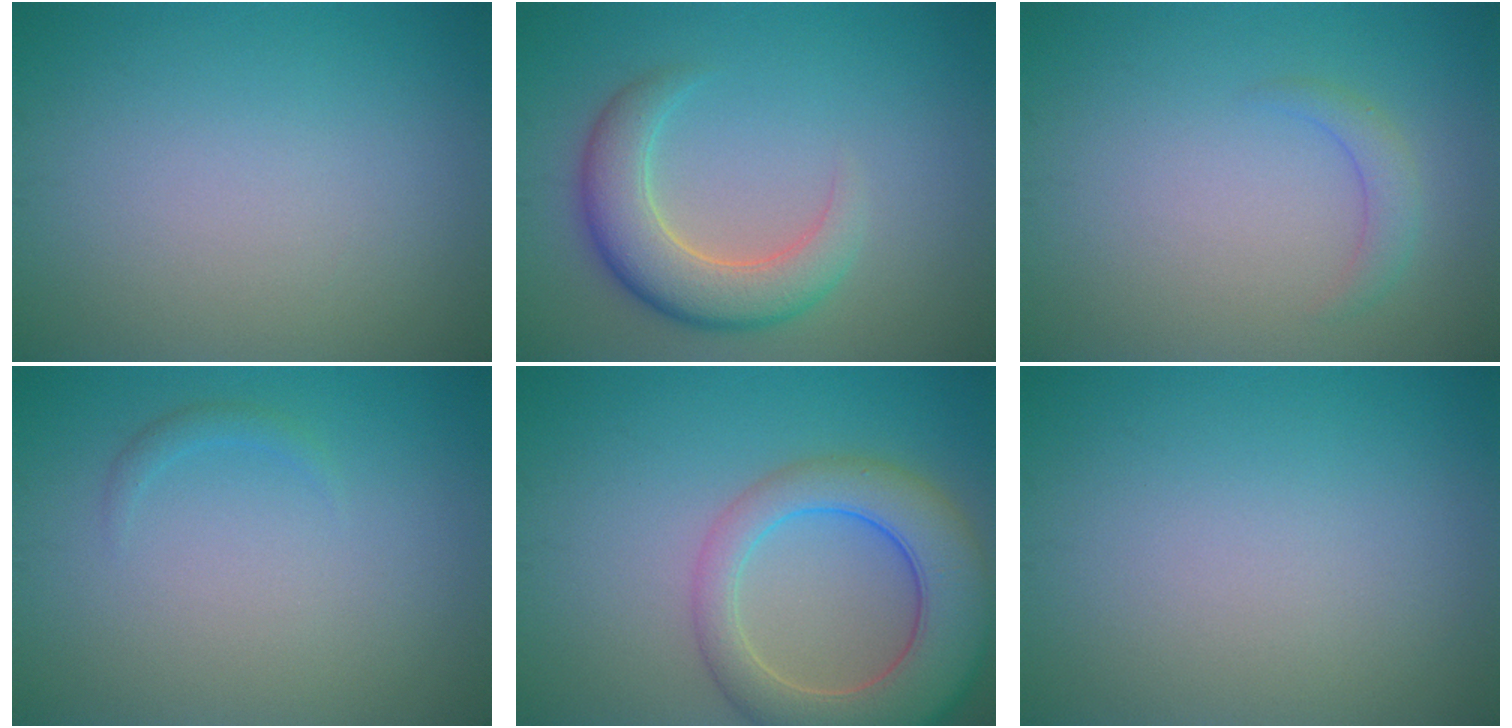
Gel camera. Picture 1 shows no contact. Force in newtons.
{"total": 5.4, "press": 5.4, "slide": 0.4}
{"total": 1.5, "press": 1.5, "slide": 0.1}
{"total": 0.8, "press": 0.8, "slide": 0.1}
{"total": 8.1, "press": 8.0, "slide": 0.8}
{"total": 0.0}